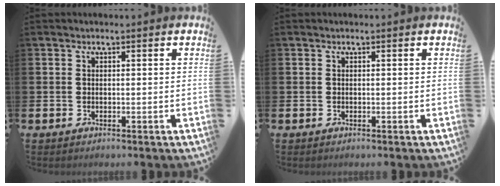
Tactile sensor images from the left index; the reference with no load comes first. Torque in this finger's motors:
{"motor_torque": [-0.06, -0.05, -0.05, -0.03]}